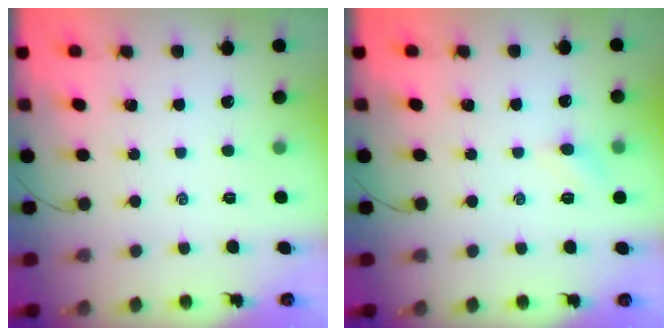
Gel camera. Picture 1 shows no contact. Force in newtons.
{"total": 4.8, "press": 4.6, "slide": 1.4}